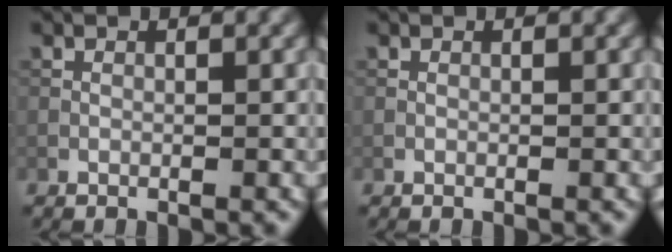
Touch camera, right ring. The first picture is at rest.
{"total": 0.0}